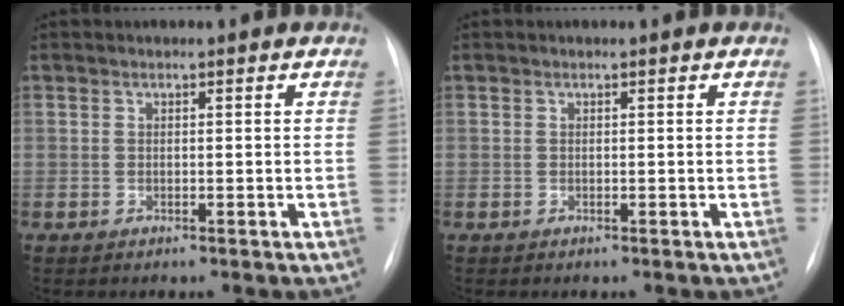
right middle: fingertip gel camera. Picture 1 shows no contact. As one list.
[{"total": 0.0}]